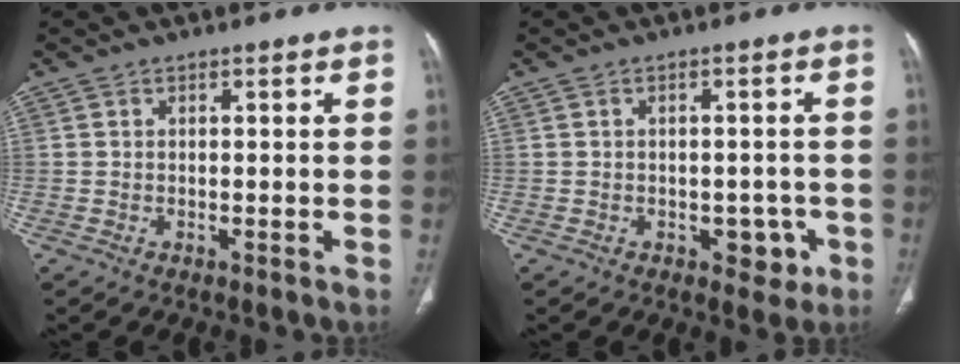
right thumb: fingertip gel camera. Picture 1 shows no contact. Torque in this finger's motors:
{"motor_torque": [0.54, 0.15, -0.27, 0.09, -0.01]}